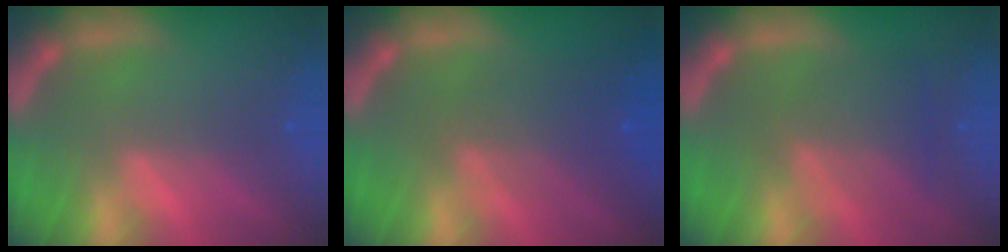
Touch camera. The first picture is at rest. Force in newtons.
{"total": 5.1}
{"total": 4.6}